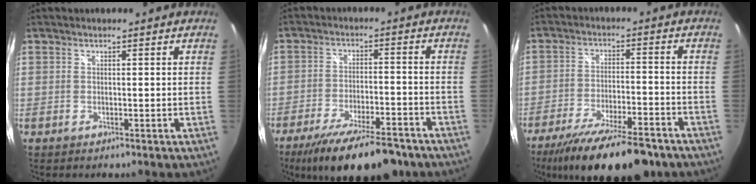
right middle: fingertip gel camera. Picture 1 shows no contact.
{"total": 17.1, "force": [-13.3, 4.5, 9.7], "torque": [-0.184, -0.034, -0.200]}
{"total": 18.8, "force": [-14.8, 4.5, 10.7], "torque": [-0.202, -0.040, -0.225]}